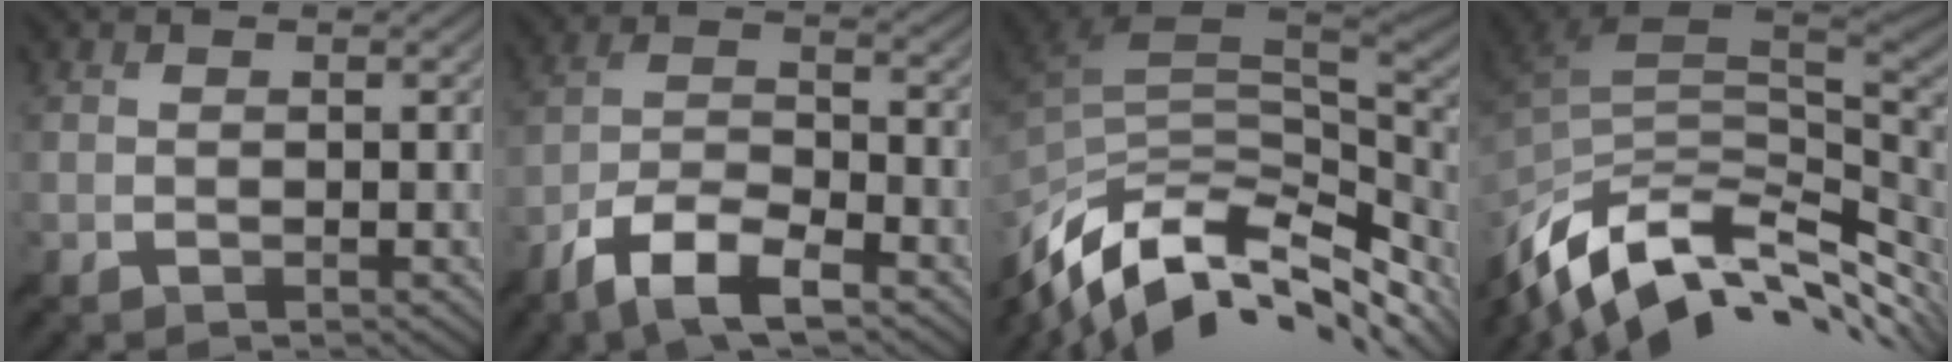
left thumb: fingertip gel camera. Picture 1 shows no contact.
{"total": 8.9, "force": [-5.9, 2.5, 6.1], "torque": [-0.114, 0.003, -0.122]}
{"total": 14.6, "force": [-6.8, 7.7, 10.4], "torque": [-0.238, -0.016, -0.110]}
{"total": 14.4, "force": [-5.4, 7.3, 11.2], "torque": [-0.249, -0.011, -0.093]}